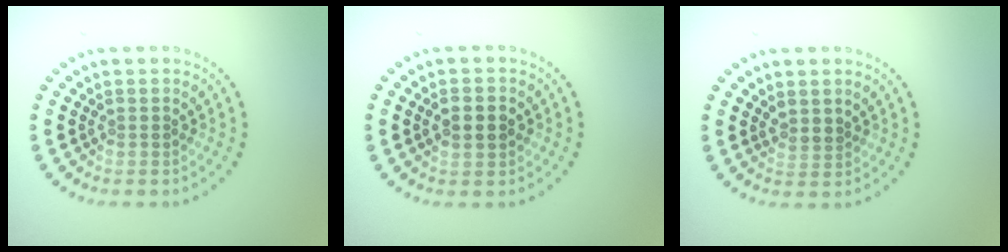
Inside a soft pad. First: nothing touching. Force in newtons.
{"total": 3.1, "press": 3.1, "slide": 0.0}
{"total": 0.9, "press": 0.7, "slide": 0.6}